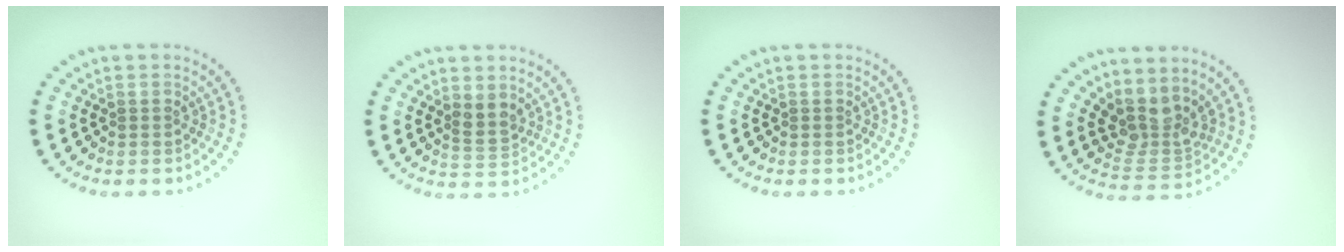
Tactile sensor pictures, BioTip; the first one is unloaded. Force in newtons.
{"total": 1.9, "press": 1.6, "slide": 1.0}
{"total": 0.0}
{"total": 3.6, "press": 2.8, "slide": 2.3}